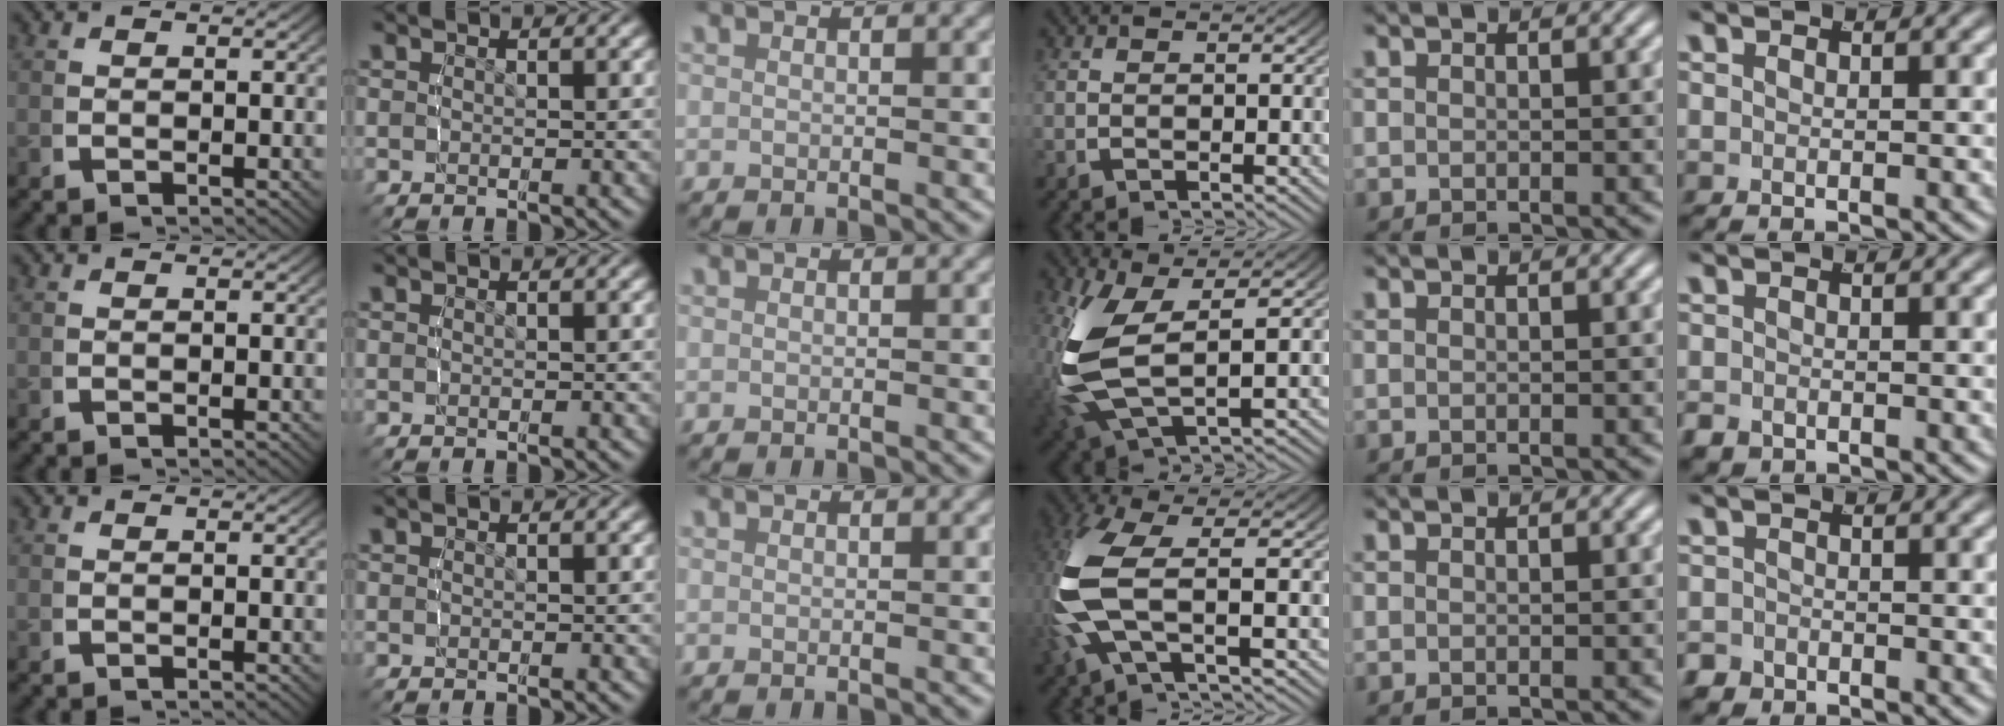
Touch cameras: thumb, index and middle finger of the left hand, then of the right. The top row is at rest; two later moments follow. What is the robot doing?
{"motion": "lift_and_place", "object": "glasses"}